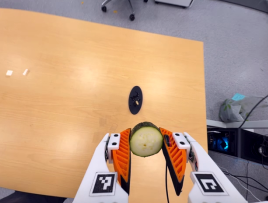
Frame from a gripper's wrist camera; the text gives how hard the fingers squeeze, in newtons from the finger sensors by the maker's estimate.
{"total": 9.2, "left": 8.5, "right": 9.8}